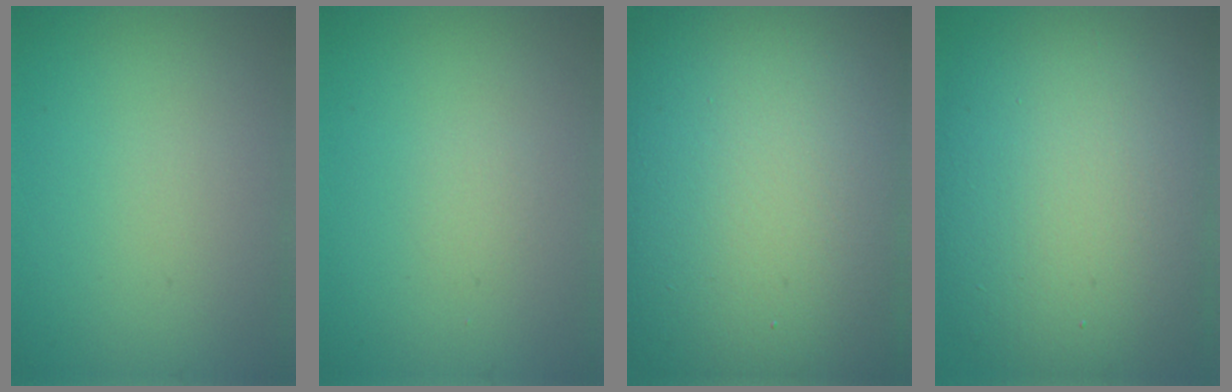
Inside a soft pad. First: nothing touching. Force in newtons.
{"total": 0.5, "press": 0.5, "slide": 0.1}
{"total": 24.0, "press": 24.0, "slide": 1.2}
{"total": 14.7, "press": 14.7, "slide": 0.9}